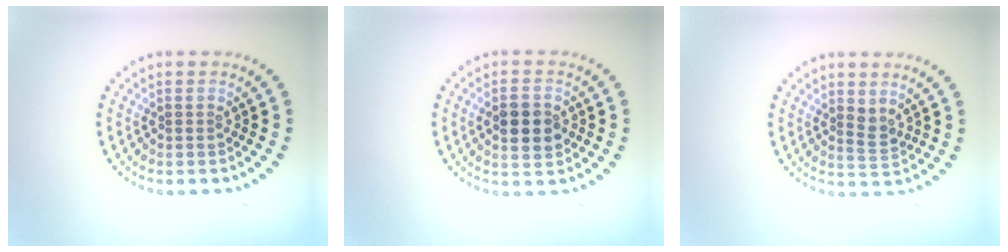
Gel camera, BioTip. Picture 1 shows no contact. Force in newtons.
{"total": 3.8, "press": 3.8, "slide": 0.2}
{"total": 1.4, "press": 1.2, "slide": 0.7}